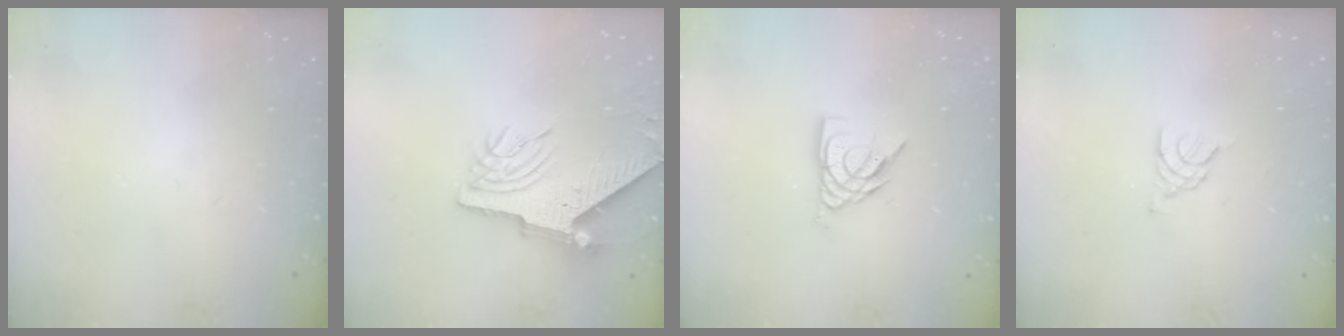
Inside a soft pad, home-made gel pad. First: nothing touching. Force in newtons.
{"total": 9.5, "press": 9.4, "slide": 1.3}
{"total": 7.9, "press": 7.8, "slide": 0.6}
{"total": 3.3, "press": 3.2, "slide": 0.7}